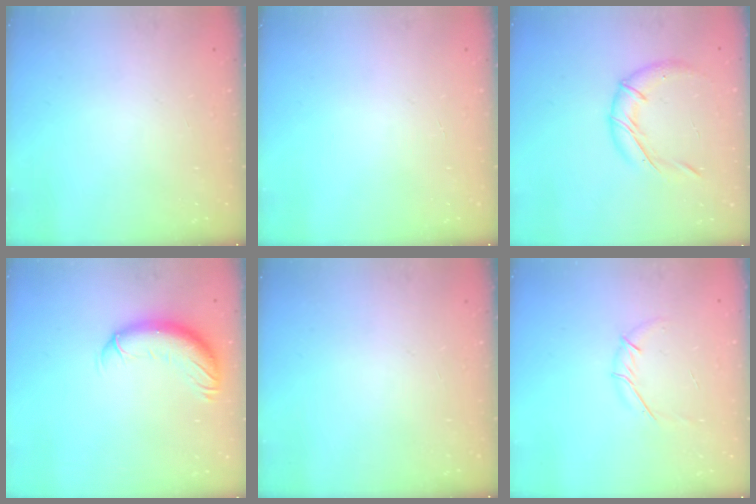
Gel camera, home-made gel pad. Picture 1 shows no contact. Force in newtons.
{"total": 0.0}
{"total": 11.7, "press": 11.7, "slide": 0.8}
{"total": 13.7, "press": 13.3, "slide": 3.4}
{"total": 0.0}
{"total": 4.2, "press": 4.1, "slide": 0.9}